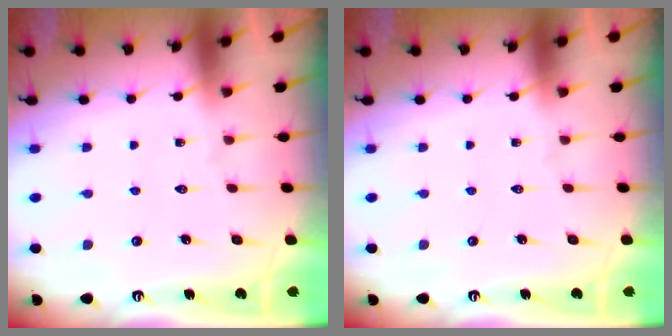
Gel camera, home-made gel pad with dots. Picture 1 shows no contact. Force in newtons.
{"total": 0.0}